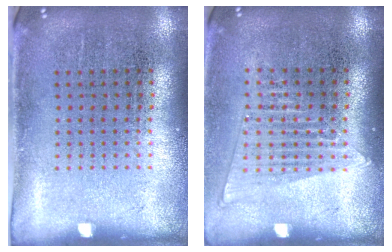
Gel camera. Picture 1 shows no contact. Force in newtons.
{"total": 1.4, "press": 1.3, "slide": 0.6}